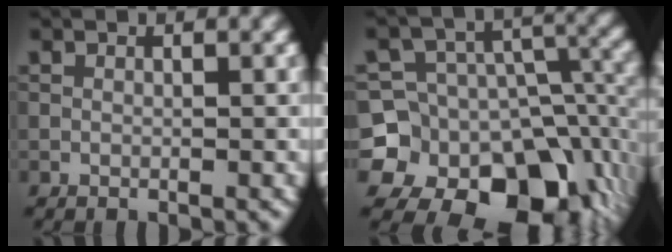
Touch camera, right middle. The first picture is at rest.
{"total": 16.6, "force": [-7.5, 13.2, 6.8], "torque": [-0.117, -0.022, -0.125]}